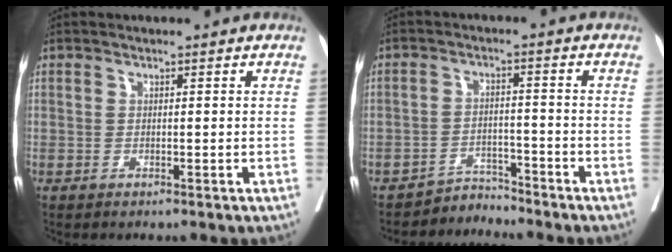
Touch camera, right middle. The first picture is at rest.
{"total": 2.1, "force": [-0.4, -0.6, -1.9], "torque": [0.046, -0.005, -0.004]}